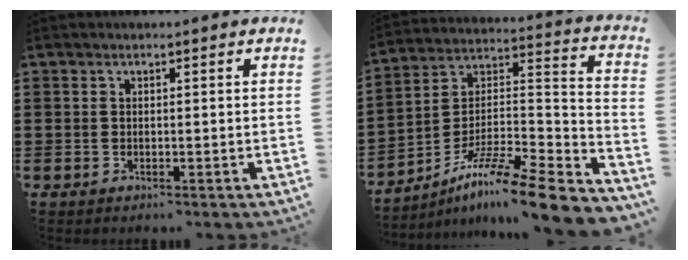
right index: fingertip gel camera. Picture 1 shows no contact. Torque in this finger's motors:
{"motor_torque": [1.09, 1.05, 0.63, 0.21]}